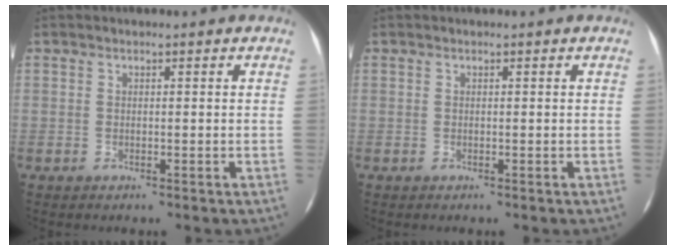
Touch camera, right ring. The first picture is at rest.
{"total": 0.0}